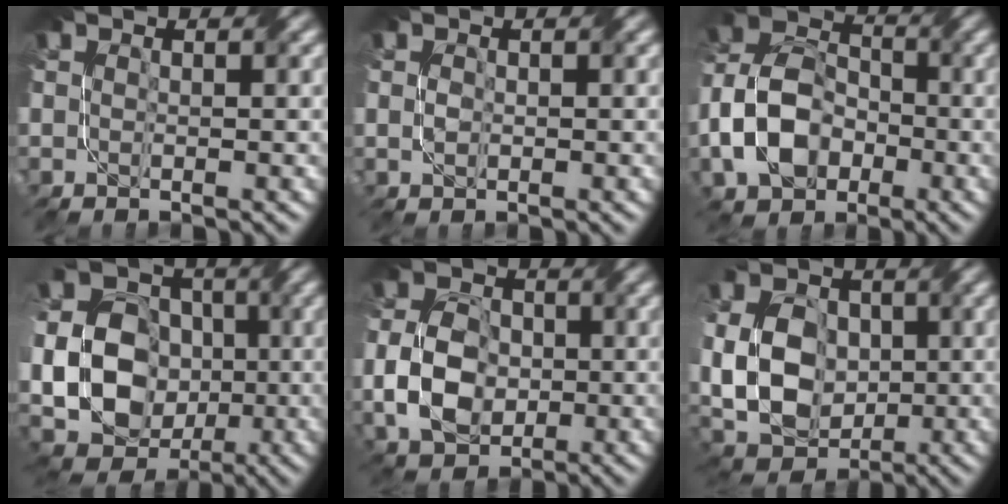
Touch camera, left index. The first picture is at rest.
{"total": 0.8, "force": [-0.5, 0.3, 0.4], "torque": [-0.009, -0.003, -0.010]}
{"total": 7.2, "force": [-3.2, 5.1, 4.0], "torque": [-0.074, 0.001, -0.073]}
{"total": 16.2, "force": [-1.8, 14.0, 8.1], "torque": [-0.182, 0.001, -0.055]}
{"total": 6.0, "force": [-1.7, 4.3, 3.9], "torque": [-0.080, -0.001, -0.044]}
{"total": 12.7, "force": [-0.5, 9.8, 8.1], "torque": [-0.170, 0.010, -0.029]}